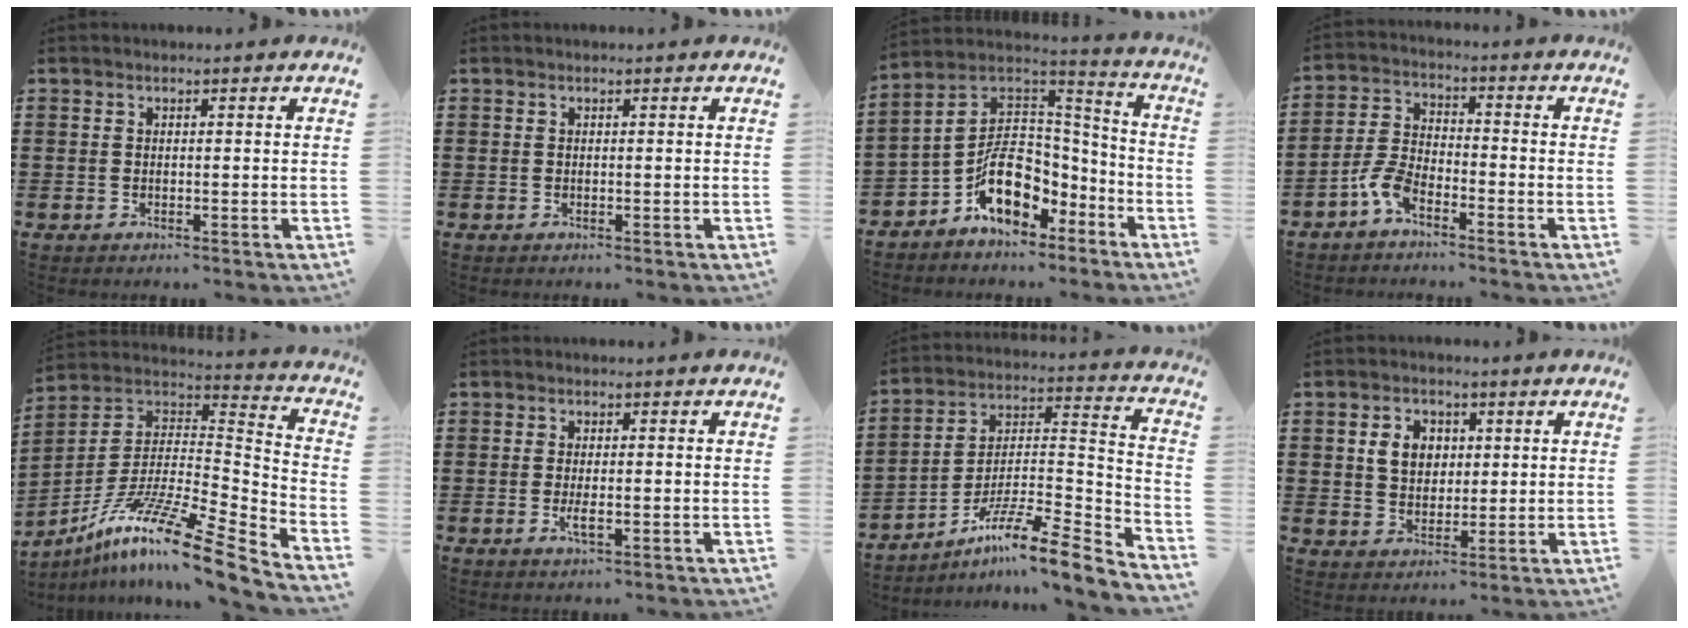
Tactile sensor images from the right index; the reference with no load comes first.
{"total": 0.0}
{"total": 10.7, "force": [-5.0, 7.1, 6.4], "torque": [-0.127, 0.008, -0.091]}
{"total": 5.1, "force": [-3.6, 2.0, 3.0], "torque": [-0.089, 0.000, -0.077]}
{"total": 14.3, "force": [-10.0, 1.4, 10.1], "torque": [-0.190, 0.010, -0.186]}
{"total": 2.7, "force": [-0.7, 0.8, 2.4], "torque": [-0.057, -0.006, -0.017]}
{"total": 9.5, "force": [-7.3, 0.9, 6.0], "torque": [-0.098, 0.002, -0.145]}
{"total": 5.0, "force": [1.2, 4.0, 2.8], "torque": [-0.069, 0.016, 0.019]}